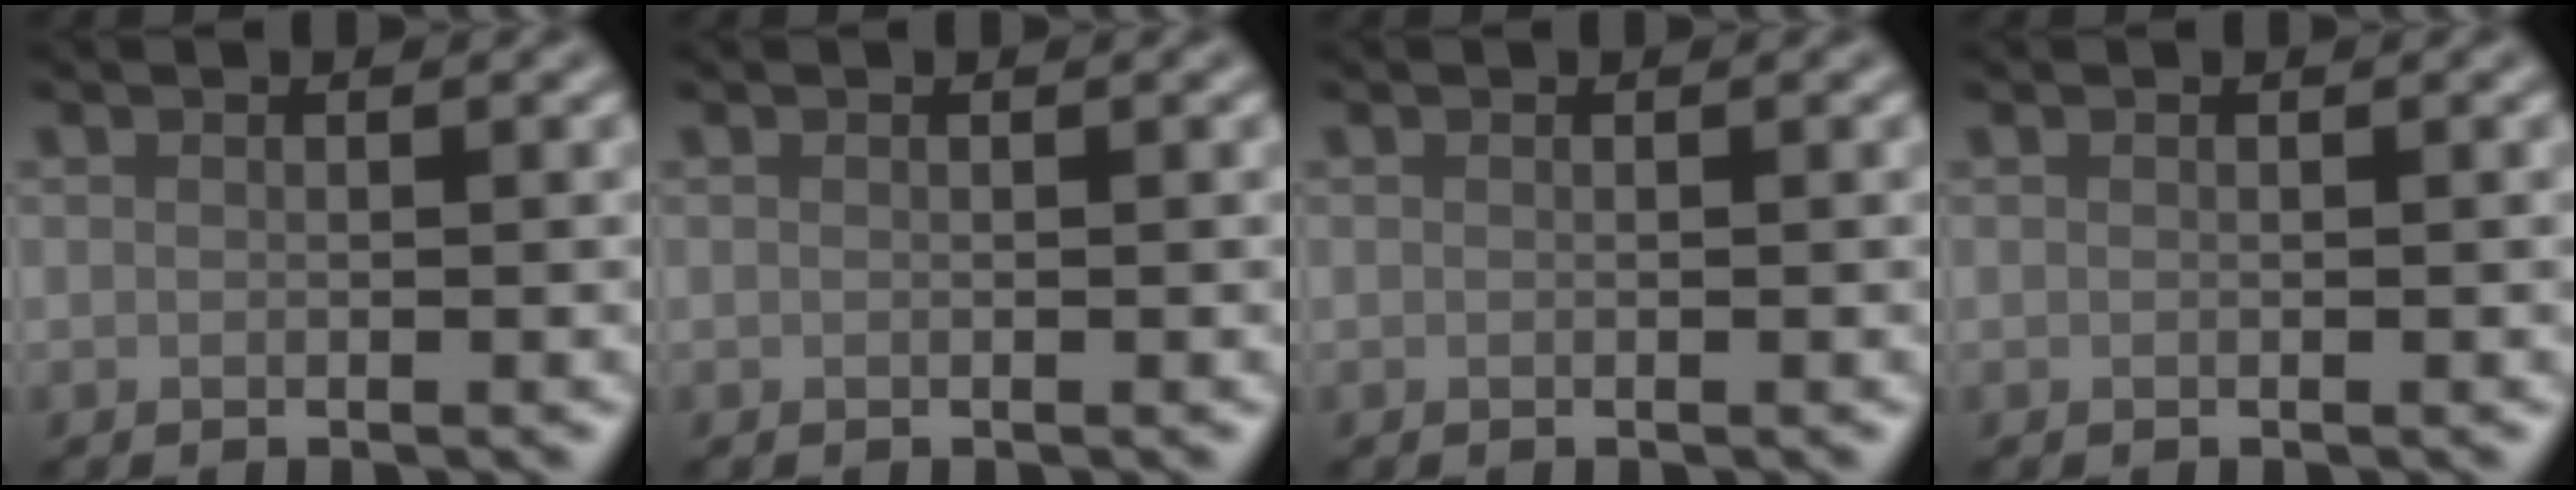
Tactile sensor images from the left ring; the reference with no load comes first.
{"total": 0.0}
{"total": 0.0}
{"total": 0.0}